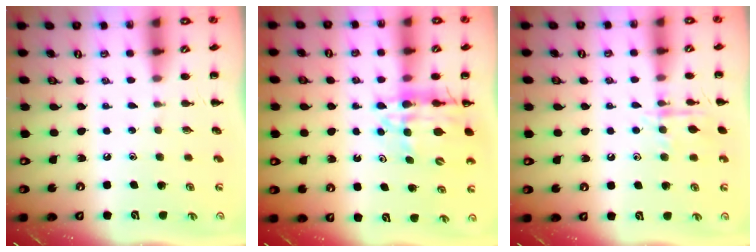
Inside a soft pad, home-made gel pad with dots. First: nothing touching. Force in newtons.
{"total": 11.6, "press": 11.1, "slide": 3.3}
{"total": 10.4, "press": 10.4, "slide": 0.6}